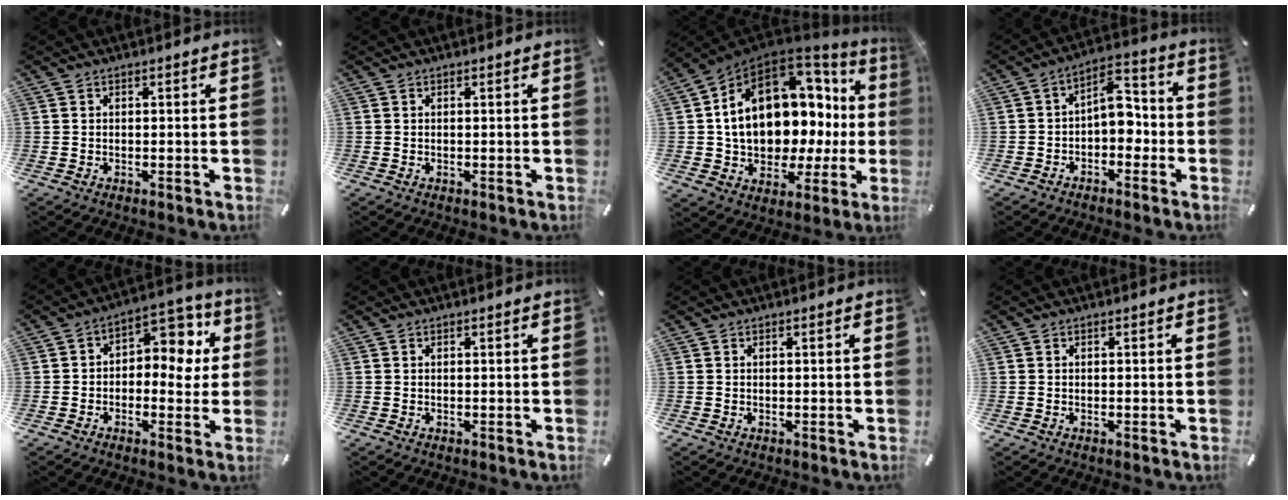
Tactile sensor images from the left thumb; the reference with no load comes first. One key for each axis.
{"total": 0.0}
{"total": 17.7, "fx": 3.3, "fy": 12.5, "fz": 12.1, "tx": -0.203, "ty": -0.029, "tz": 0.061}
{"total": 7.6, "fx": -1.5, "fy": 5.1, "fz": 5.4, "tx": -0.072, "ty": 0.010, "tz": -0.031}
{"total": 7.8, "fx": 1.1, "fy": 5.6, "fz": 5.3, "tx": -0.065, "ty": -0.011, "tz": 0.014}
{"total": 0.0}
{"total": 0.0}
{"total": 0.0}